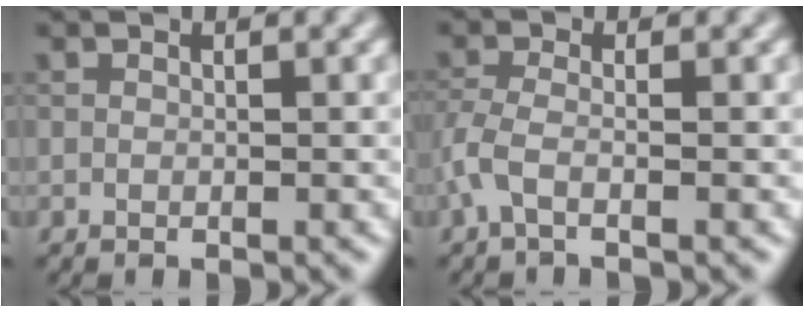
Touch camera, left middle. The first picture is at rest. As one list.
[{"total": 2.3, "force": [-1.1, 0.7, 1.9], "torque": [-0.049, -0.004, -0.034]}]